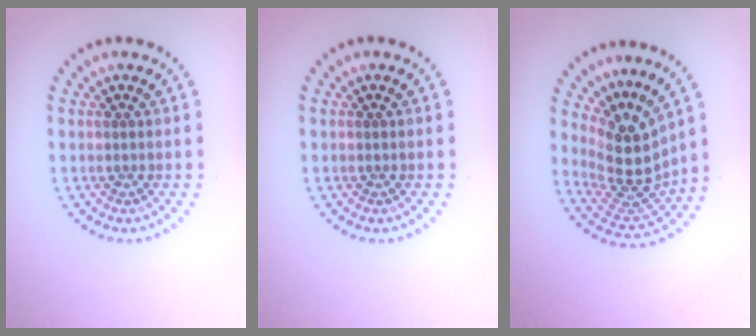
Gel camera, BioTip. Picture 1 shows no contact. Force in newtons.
{"total": 0.0}
{"total": 4.9, "press": 3.6, "slide": 3.2}